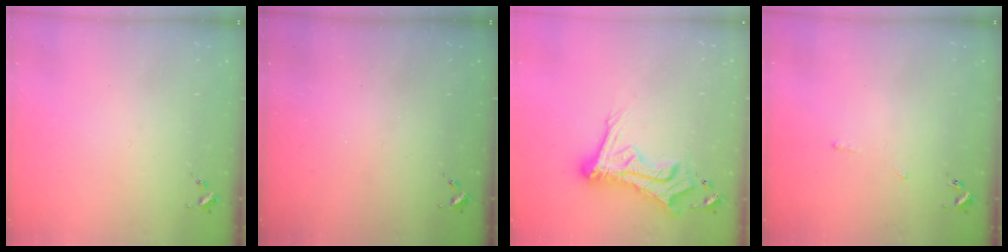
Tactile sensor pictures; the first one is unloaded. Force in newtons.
{"total": 0.0}
{"total": 16.2, "press": 16.1, "slide": 1.6}
{"total": 2.5, "press": 2.5, "slide": 0.3}